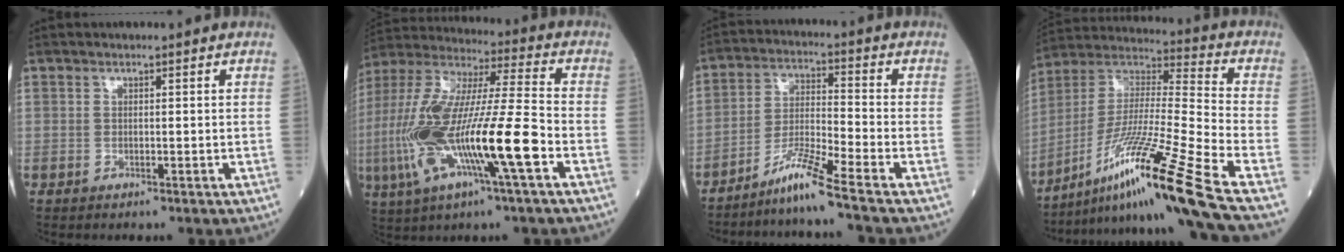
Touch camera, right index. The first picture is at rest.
{"total": 21.2, "force": [-6.0, 2.0, 20.2], "torque": [-0.429, -0.022, -0.114]}
{"total": 7.6, "force": [-6.0, -1.7, 4.3], "torque": [-0.084, -0.024, -0.118]}
{"total": 21.7, "force": [-13.8, -3.1, 16.5], "torque": [-0.313, -0.018, -0.253]}